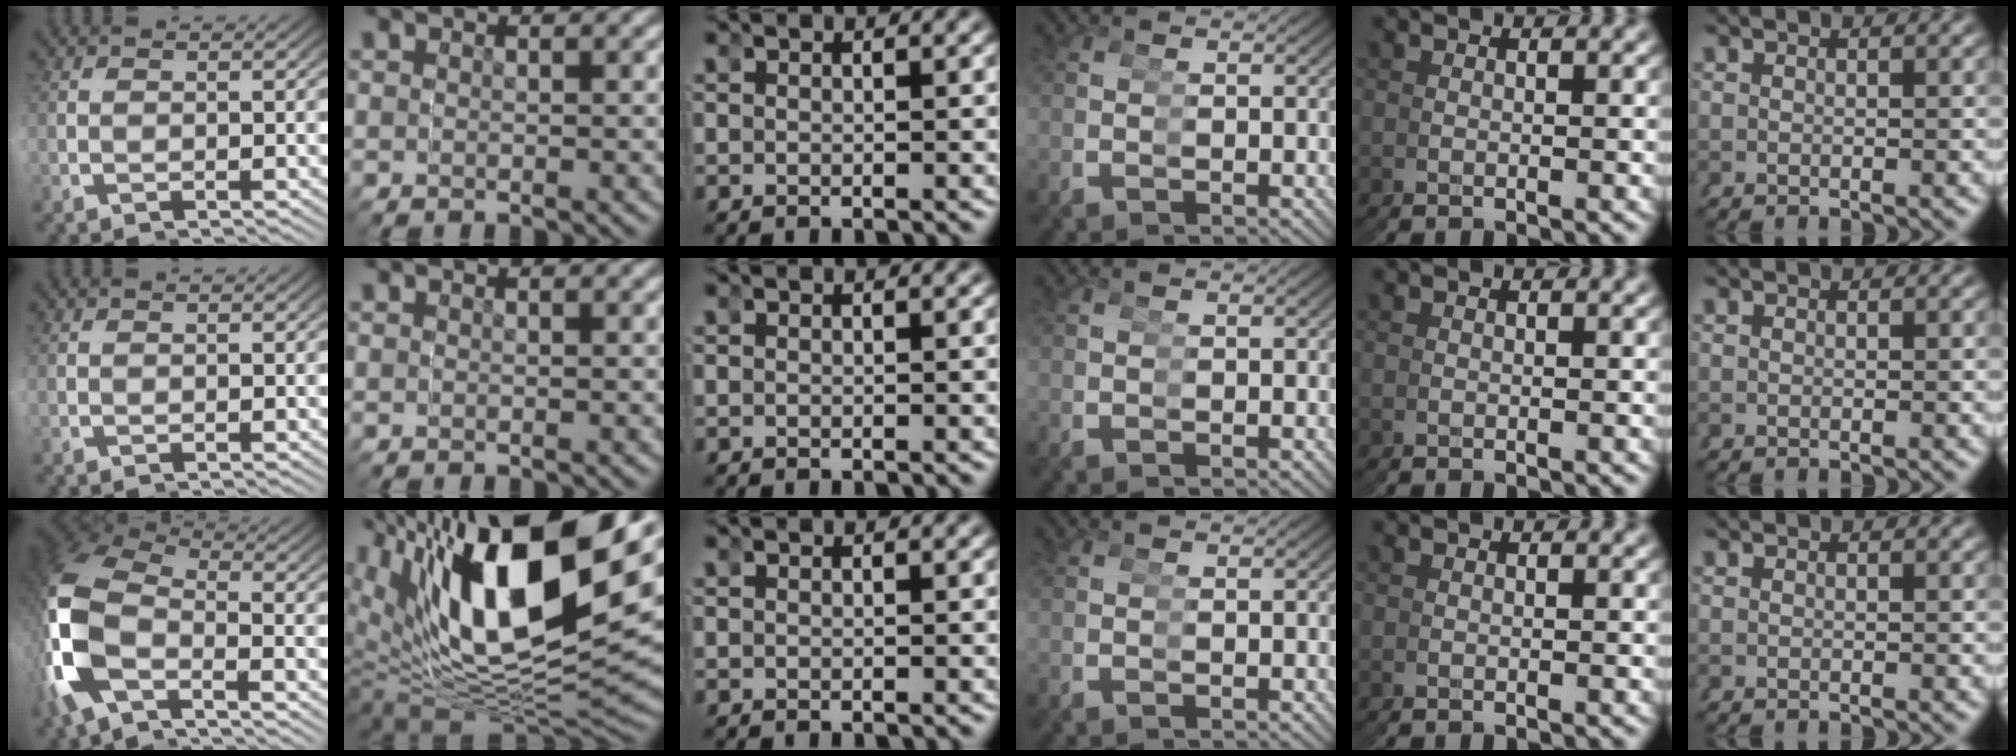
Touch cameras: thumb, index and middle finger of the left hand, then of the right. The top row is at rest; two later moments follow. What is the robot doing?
{"motion": "grasp_and_lifting", "object": "scissors"}